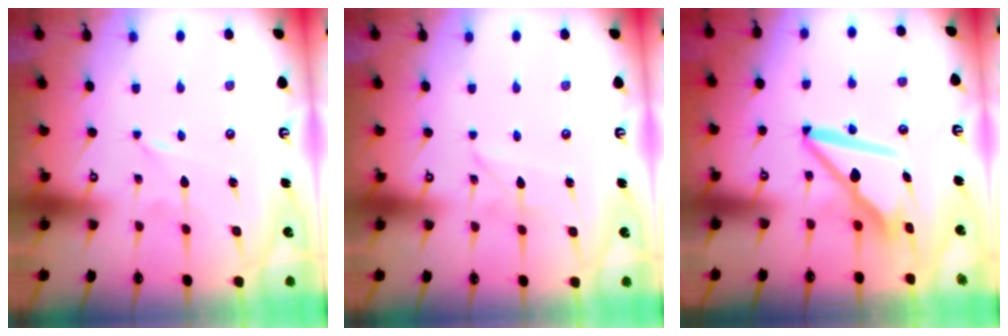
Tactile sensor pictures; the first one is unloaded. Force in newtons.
{"total": 3.1, "press": 3.1, "slide": 0.1}
{"total": 10.9, "press": 10.8, "slide": 1.2}